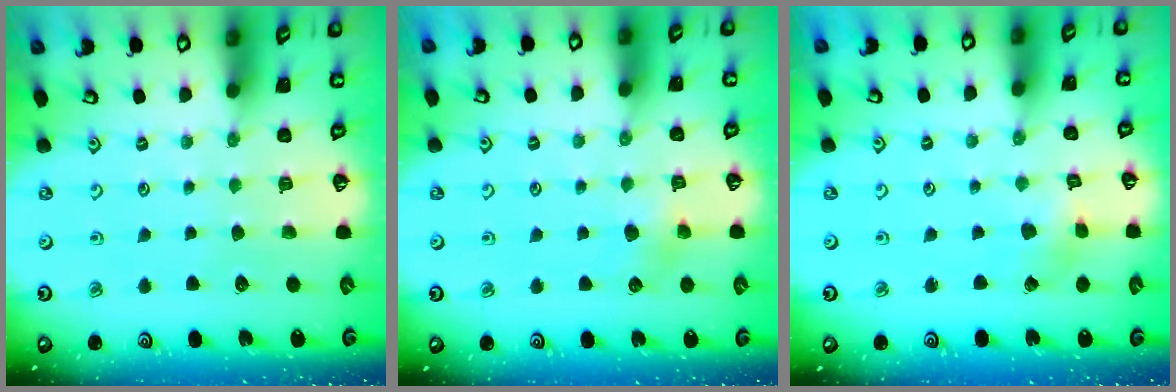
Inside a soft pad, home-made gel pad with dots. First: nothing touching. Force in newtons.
{"total": 4.2, "press": 4.2, "slide": 0.3}
{"total": 2.7, "press": 2.7, "slide": 0.2}